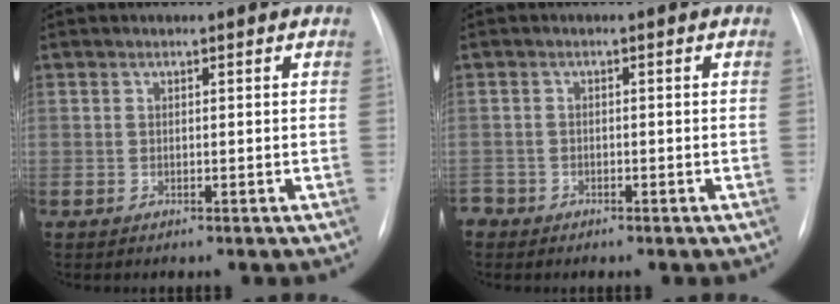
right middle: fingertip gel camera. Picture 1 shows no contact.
{"total": 2.2, "force": [-1.6, 1.6, 0.0], "torque": [-0.003, 0.005, -0.031]}